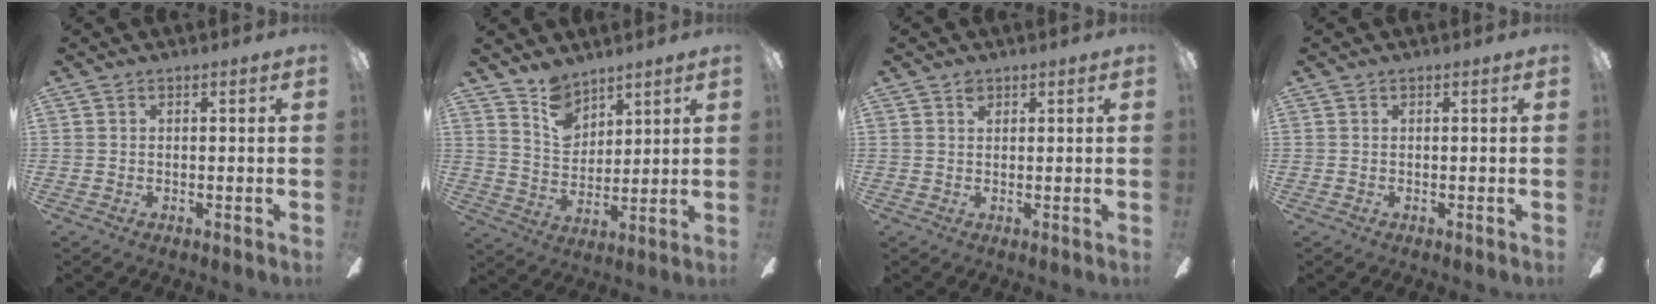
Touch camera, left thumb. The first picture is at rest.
{"total": 8.7, "force": [6.9, 4.7, 2.1], "torque": [-0.045, -0.038, 0.133]}
{"total": 1.6, "force": [1.0, 0.9, 0.7], "torque": [-0.016, 0.000, 0.019]}
{"total": 0.0}